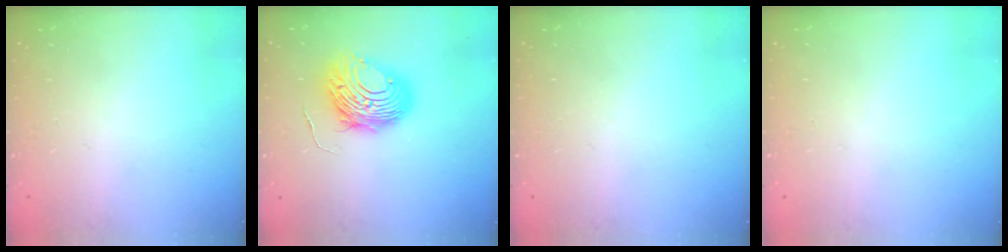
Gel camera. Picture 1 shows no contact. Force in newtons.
{"total": 11.4, "press": 11.3, "slide": 0.8}
{"total": 0.0}
{"total": 0.0}